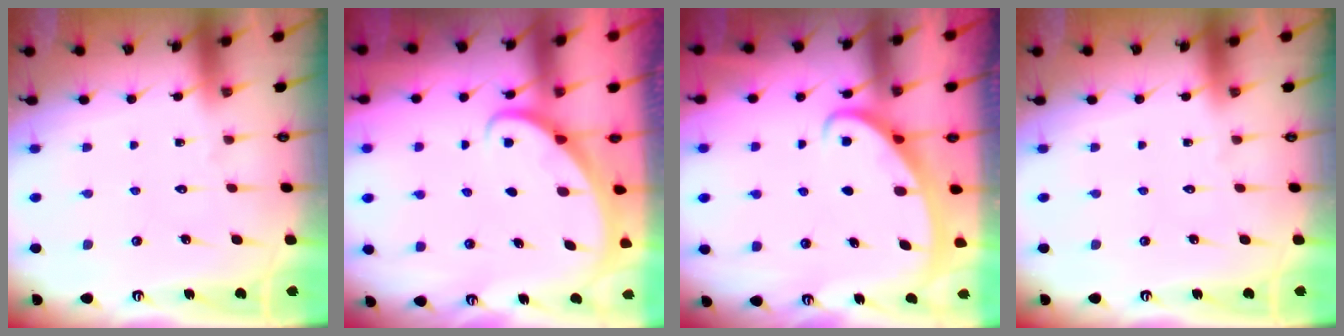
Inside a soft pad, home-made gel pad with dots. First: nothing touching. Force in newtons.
{"total": 2.3, "press": 2.3, "slide": 0.1}
{"total": 2.6, "press": 2.6, "slide": 0.4}
{"total": 0.0}